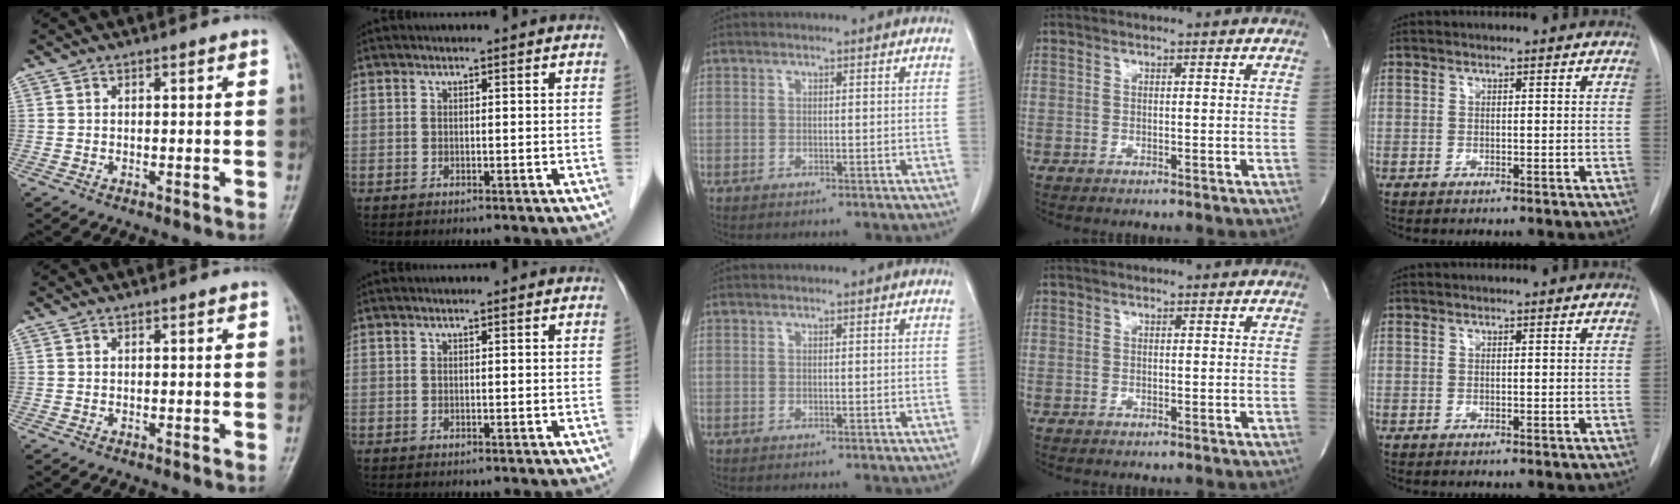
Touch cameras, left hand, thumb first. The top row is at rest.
{}